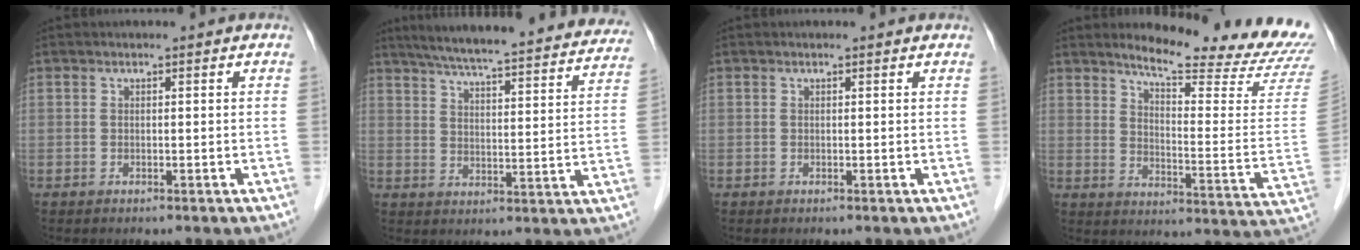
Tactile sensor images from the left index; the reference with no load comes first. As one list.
[{"total": 30.5, "force": [27.3, 3.5, 13.2], "torque": [-0.204, -0.033, 0.337]}, {"total": 0.8, "force": [0.7, 0.1, 0.1], "torque": [-0.007, 0.002, 0.004]}, {"total": 20.0, "force": [18.7, 0.3, 7.1], "torque": [-0.105, -0.119, 0.226]}]